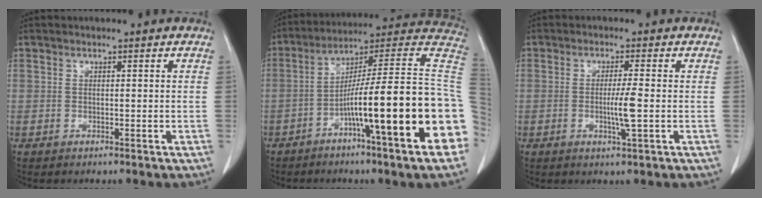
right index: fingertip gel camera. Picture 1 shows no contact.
{"total": 23.9, "force": [-6.1, -0.2, 23.1], "torque": [-0.243, 0.018, -0.104]}
{"total": 4.1, "force": [-0.6, -0.3, 4.0], "torque": [-0.075, -0.008, -0.011]}